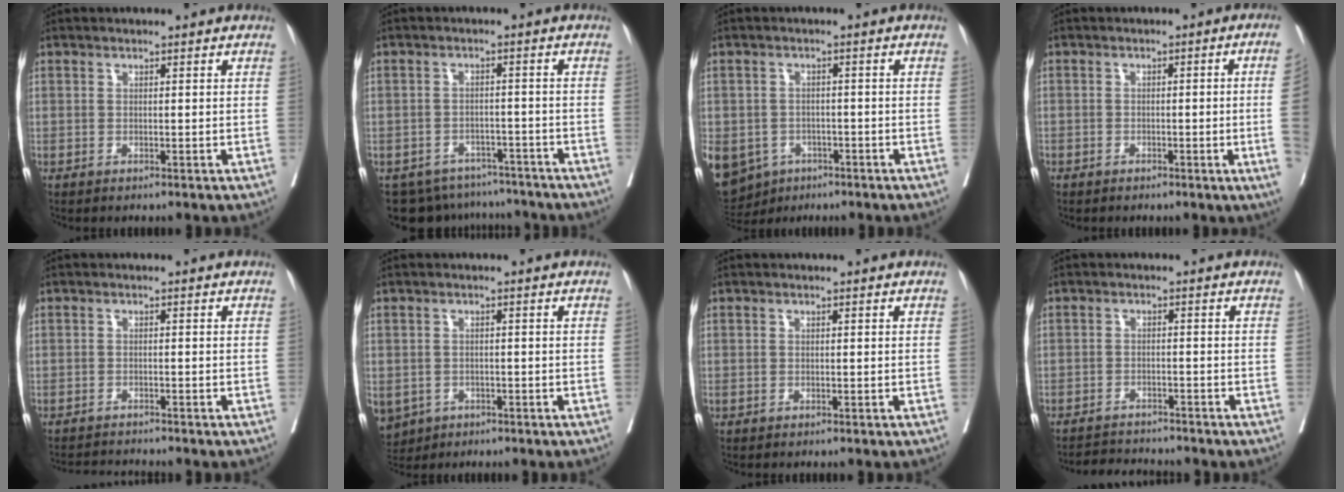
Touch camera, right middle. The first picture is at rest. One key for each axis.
{"total": 9.9, "fx": -8.9, "fy": 4.3, "fz": 0.7, "tx": -0.003, "ty": 0.013, "tz": -0.112}
{"total": 14.3, "fx": -7.0, "fy": 11.4, "fz": 5.0, "tx": -0.151, "ty": -0.004, "tz": -0.092}
{"total": 5.5, "fx": -1.2, "fy": -0.9, "fz": 5.3, "tx": -0.058, "ty": 0.000, "tz": -0.019}
{"total": 3.2, "fx": -3.1, "fy": -0.6, "fz": 0.1, "tx": 0.000, "ty": -0.016, "tz": -0.052}
{"total": 8.0, "fx": -3.7, "fy": 6.5, "fz": 2.8, "tx": -0.079, "ty": -0.001, "tz": -0.051}
{"total": 0.0}
{"total": 5.2, "fx": -5.1, "fy": 0.4, "fz": 0.7, "tx": -0.009, "ty": -0.008, "tz": -0.081}